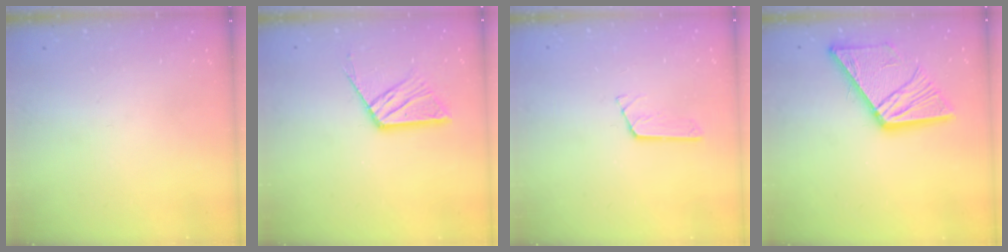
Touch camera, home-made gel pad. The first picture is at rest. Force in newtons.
{"total": 12.2, "press": 12.2, "slide": 1.0}
{"total": 2.6, "press": 2.6, "slide": 0.3}
{"total": 15.2, "press": 15.1, "slide": 1.5}